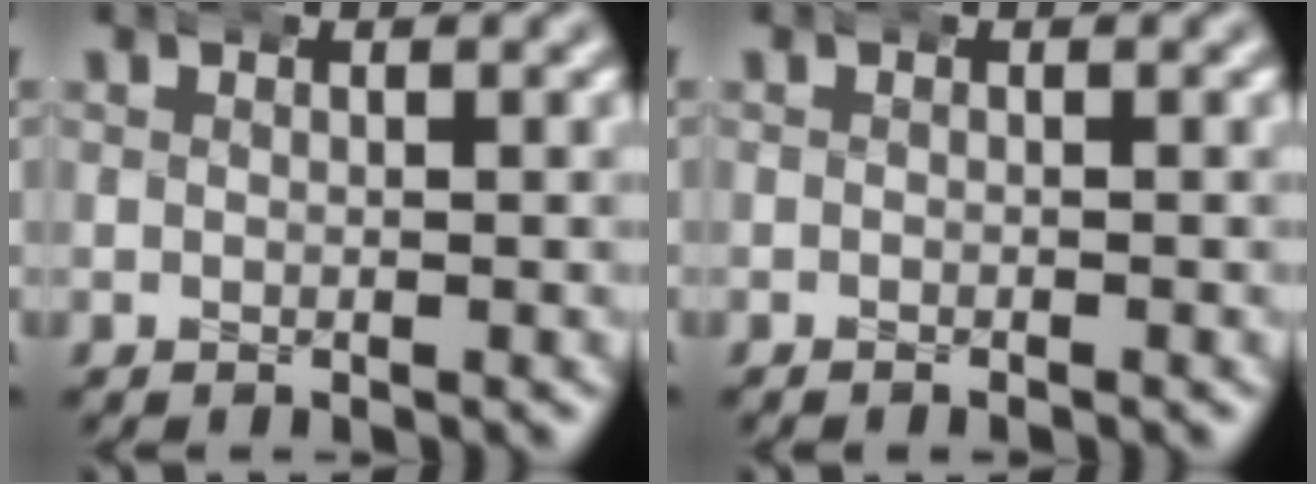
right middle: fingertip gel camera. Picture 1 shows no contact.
{"total": 0.6, "force": [-0.6, -0.1, 0.2], "torque": [-0.001, -0.001, -0.011]}